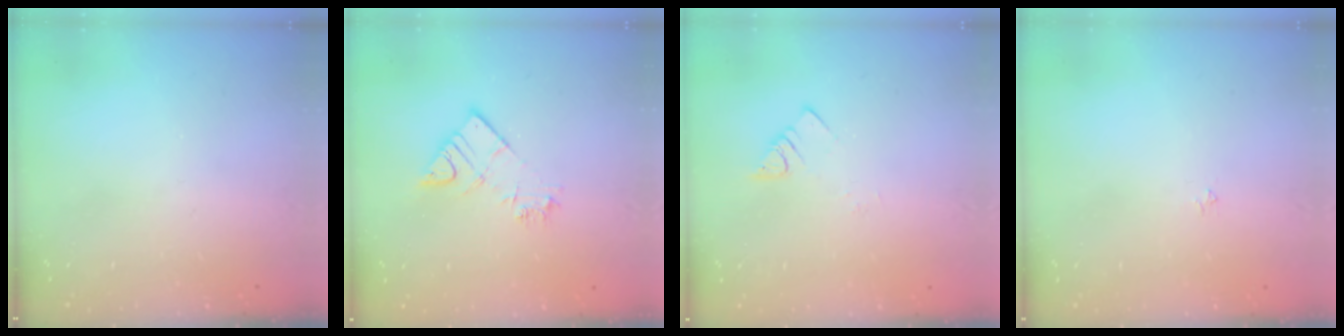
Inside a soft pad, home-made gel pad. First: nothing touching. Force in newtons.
{"total": 8.7, "press": 8.7, "slide": 0.8}
{"total": 1.5, "press": 1.5, "slide": 0.3}
{"total": 2.4, "press": 2.3, "slide": 0.5}